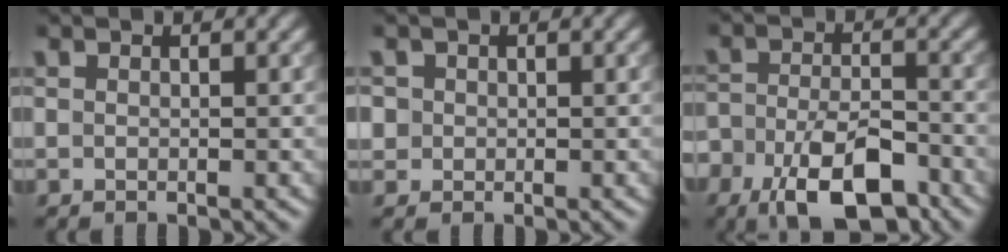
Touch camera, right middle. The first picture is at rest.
{"total": 1.3, "force": [0.2, 1.3, 0.2], "torque": [0.003, 0.001, 0.001]}
{"total": 8.6, "force": [-5.1, 4.2, 5.6], "torque": [-0.102, -0.018, -0.076]}